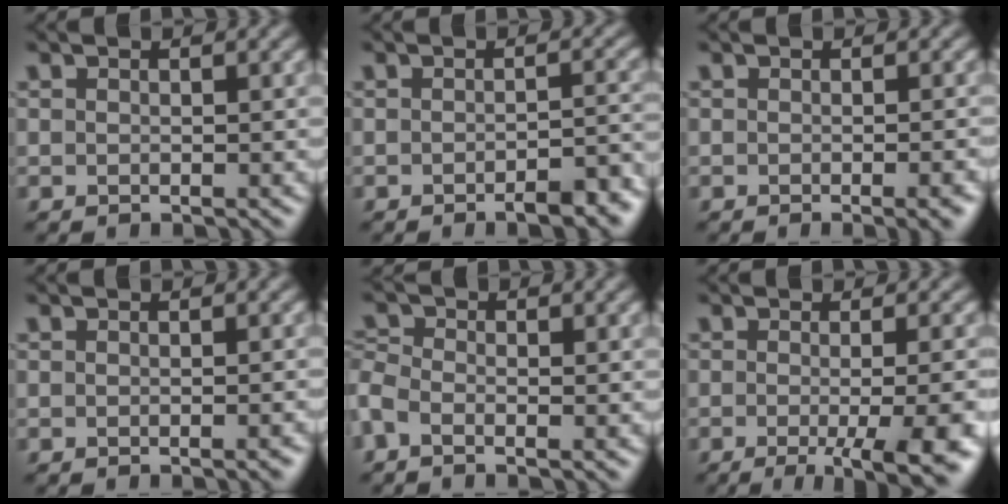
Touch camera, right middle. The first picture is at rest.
{"total": 3.5, "force": [-2.5, 0.9, 2.3], "torque": [-0.030, 0.004, -0.033]}
{"total": 2.8, "force": [-1.5, 0.7, 2.3], "torque": [-0.019, 0.000, -0.018]}
{"total": 1.0, "force": [-0.7, 0.2, 0.7], "torque": [-0.007, -0.001, -0.011]}
{"total": 2.1, "force": [-1.1, 1.2, 1.3], "torque": [-0.037, 0.000, -0.041]}
{"total": 8.6, "force": [-3.1, 2.4, 7.6], "torque": [-0.084, -0.017, -0.034]}